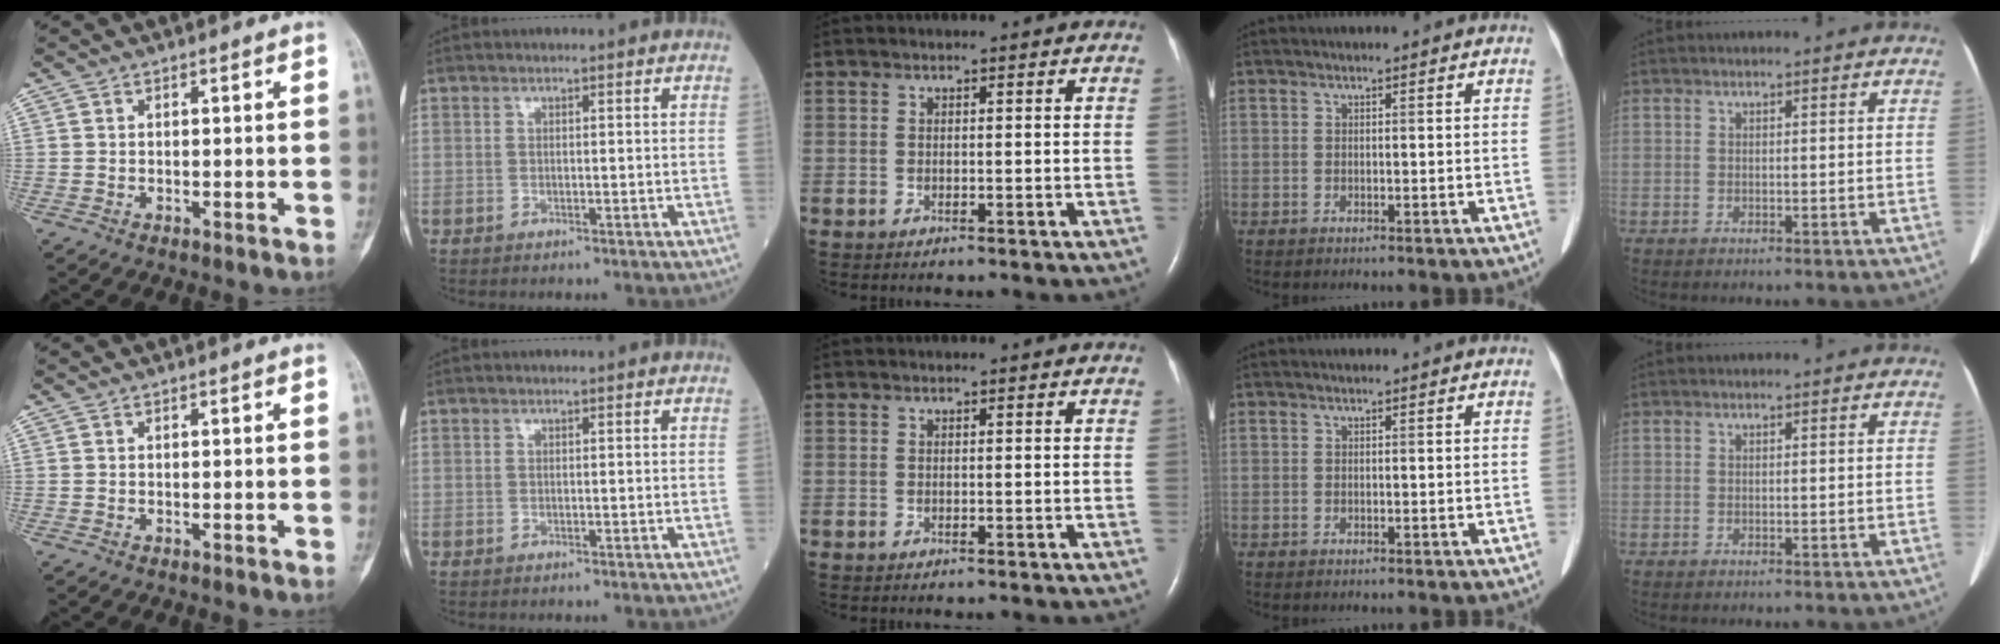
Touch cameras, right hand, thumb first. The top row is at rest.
{}